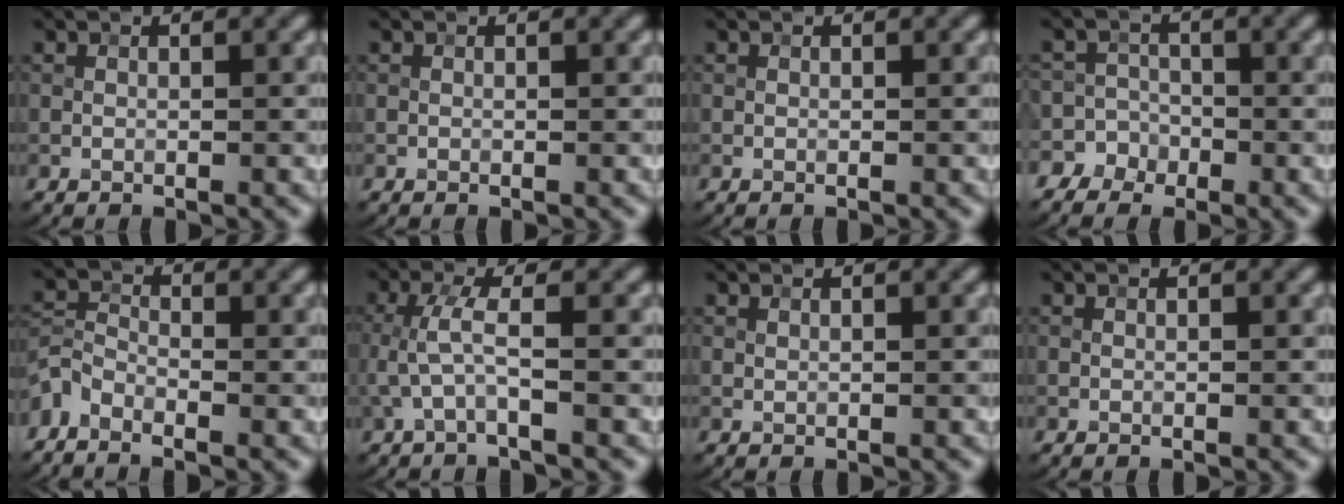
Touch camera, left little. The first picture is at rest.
{"total": 0.0}
{"total": 0.0}
{"total": 4.4, "force": [-2.9, 3.3, 0.2], "torque": [0.028, 0.000, -0.056]}
{"total": 2.5, "force": [-1.9, 1.1, 1.1], "torque": [-0.025, 0.003, -0.051]}
{"total": 2.4, "force": [-0.4, 0.3, 2.4], "torque": [-0.057, 0.009, -0.010]}
{"total": 0.0}
{"total": 0.0}